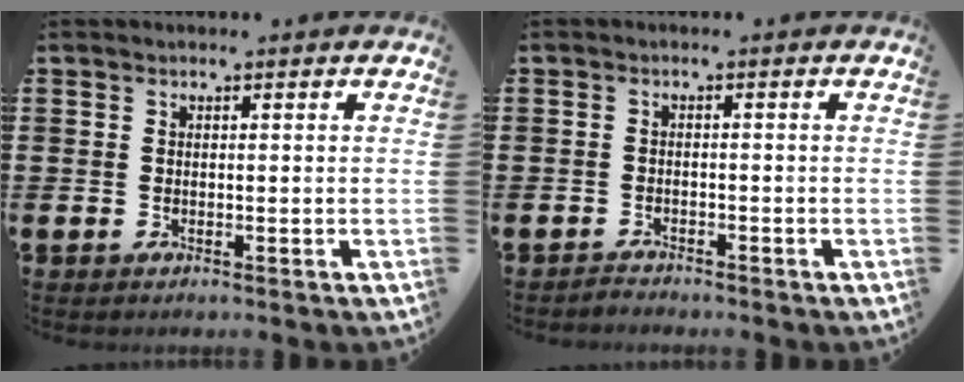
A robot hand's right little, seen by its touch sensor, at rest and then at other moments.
{"total": 1.2, "force": [-1.2, 0.1, -0.1], "torque": [-0.001, 0.003, -0.026]}